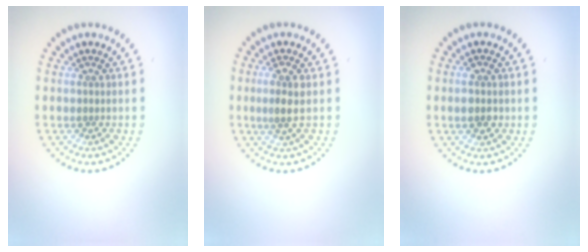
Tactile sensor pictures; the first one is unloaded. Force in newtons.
{"total": 2.1, "press": 2.0, "slide": 0.8}
{"total": 2.5, "press": 2.5, "slide": 0.1}